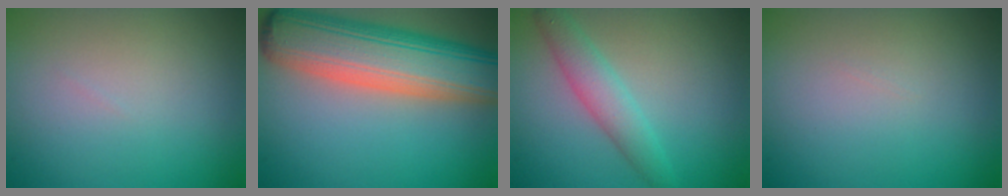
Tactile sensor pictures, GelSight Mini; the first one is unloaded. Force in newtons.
{"total": 11.1, "press": 11.1, "slide": 0.8}
{"total": 3.0, "press": 3.0, "slide": 0.1}
{"total": 0.0}